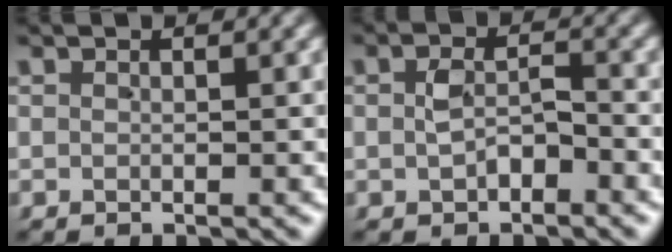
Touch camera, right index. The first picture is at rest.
{"total": 2.4, "force": [-1.0, 1.7, 1.4], "torque": [-0.024, -0.009, -0.011]}